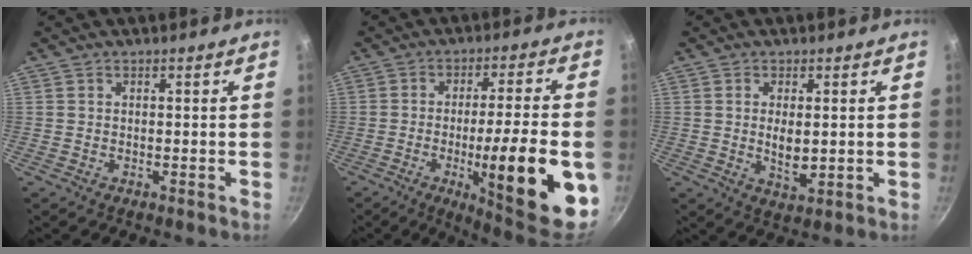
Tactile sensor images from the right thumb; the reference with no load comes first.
{"total": 20.8, "force": [-5.7, 4.1, 19.6], "torque": [-0.259, 0.014, -0.077]}
{"total": 5.0, "force": [0.3, 2.3, 4.4], "torque": [-0.077, -0.012, 0.010]}